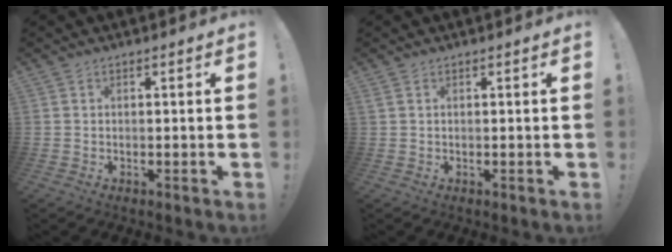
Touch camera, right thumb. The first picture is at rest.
{"total": 1.0, "force": [0.5, 0.5, 0.7], "torque": [-0.020, 0.003, 0.010]}